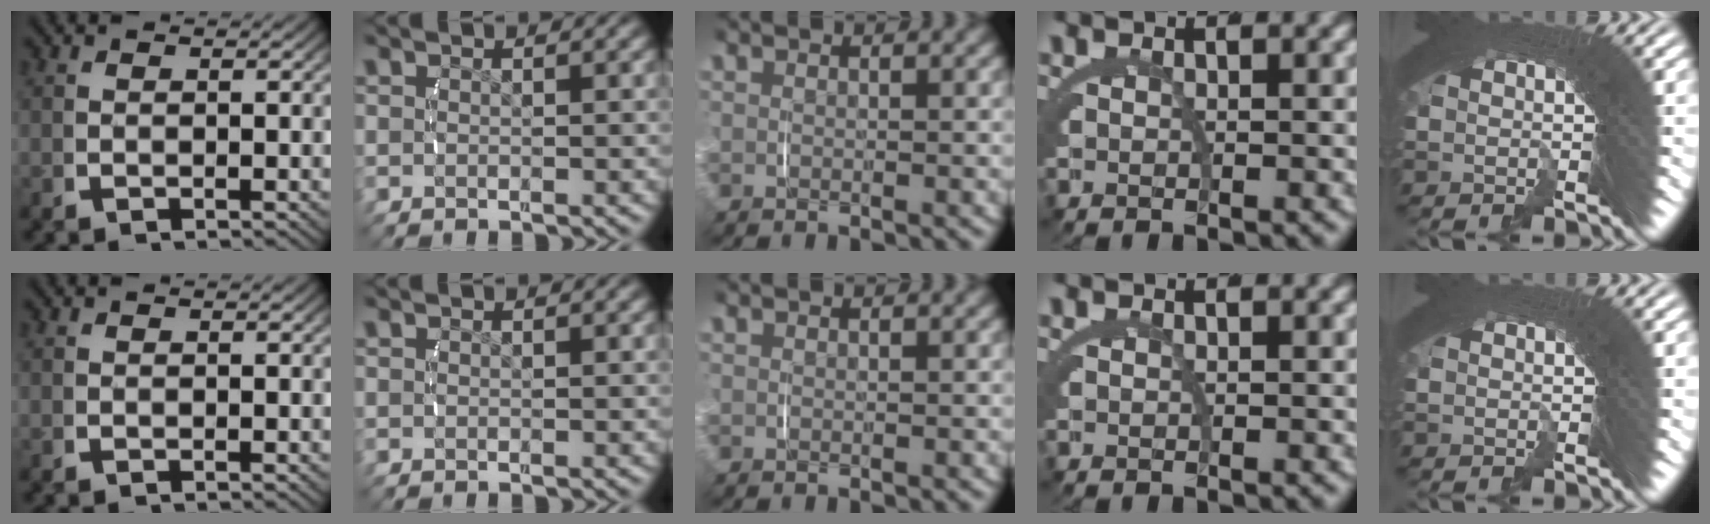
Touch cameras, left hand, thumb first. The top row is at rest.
{}